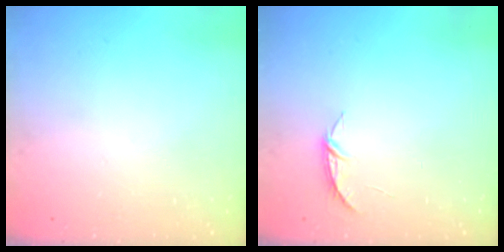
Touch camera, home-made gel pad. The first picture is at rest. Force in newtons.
{"total": 4.2, "press": 4.2, "slide": 0.5}